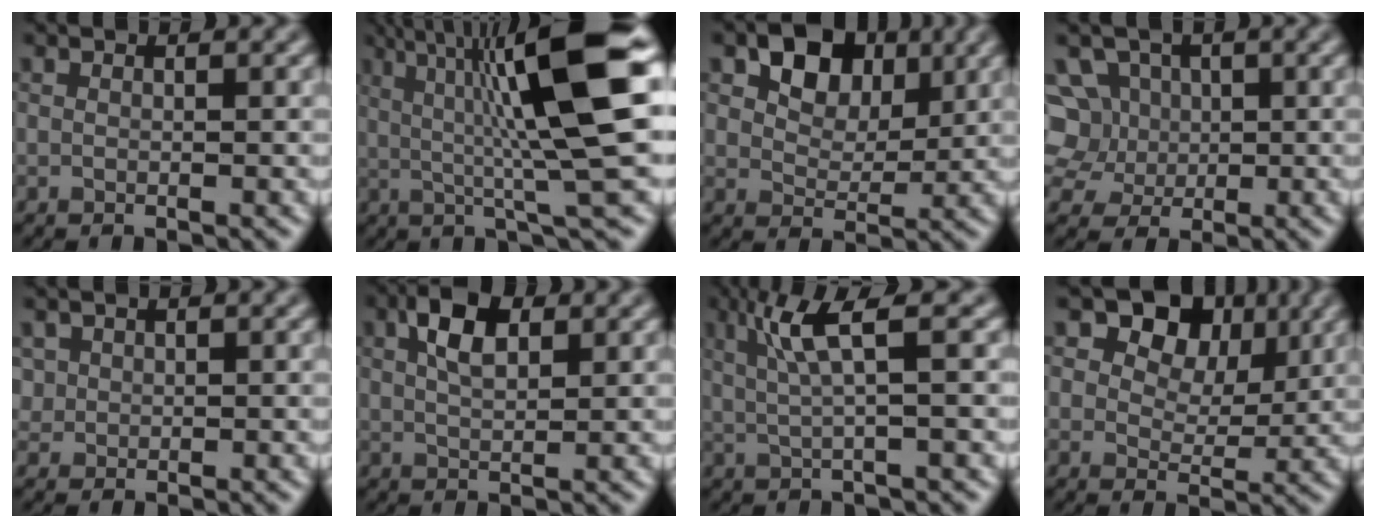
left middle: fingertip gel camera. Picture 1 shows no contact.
{"total": 12.3, "force": [1.9, 1.7, 12.0], "torque": [-0.185, 0.020, 0.034]}
{"total": 4.8, "force": [1.9, 3.4, 2.8], "torque": [-0.049, 0.001, 0.029]}
{"total": 8.3, "force": [2.5, 7.1, 3.5], "torque": [-0.065, 0.043, 0.021]}
{"total": 0.7, "force": [0.2, 0.5, -0.4], "torque": [0.004, 0.002, 0.019]}
{"total": 3.8, "force": [1.1, 1.9, 3.1], "torque": [-0.067, 0.012, 0.025]}
{"total": 3.7, "force": [0.6, 0.1, 3.6], "torque": [-0.080, 0.005, 0.024]}
{"total": 6.9, "force": [3.6, 4.7, 3.5], "torque": [-0.073, 0.005, 0.069]}